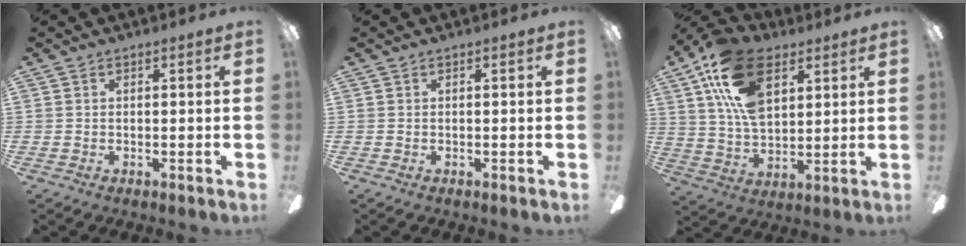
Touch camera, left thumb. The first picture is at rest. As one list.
[{"total": 0.0}, {"total": 19.7, "force": [9.1, 11.4, 13.3], "torque": [-0.267, -0.016, 0.161]}]